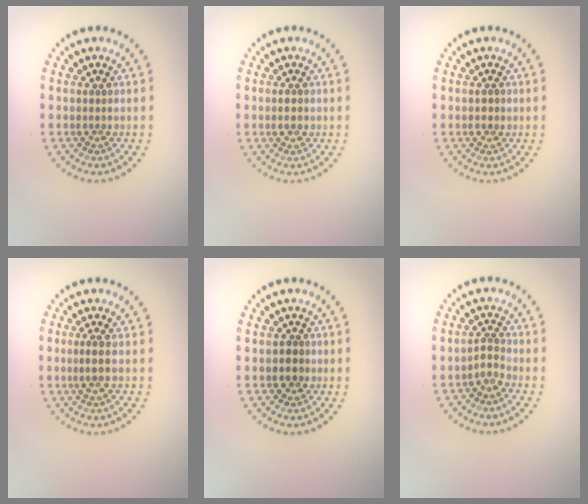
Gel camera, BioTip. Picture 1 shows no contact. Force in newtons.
{"total": 1.4, "press": 1.4, "slide": 0.1}
{"total": 0.8, "press": 0.8, "slide": 0.1}
{"total": 1.7, "press": 1.4, "slide": 0.9}
{"total": 1.4, "press": 1.3, "slide": 0.6}
{"total": 1.5, "press": 1.1, "slide": 1.1}